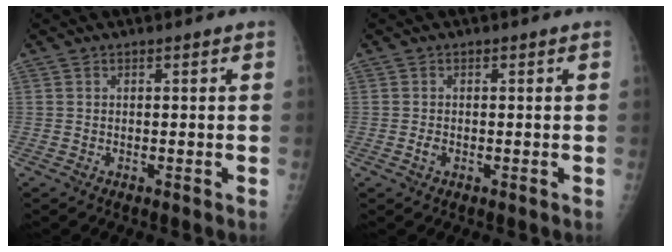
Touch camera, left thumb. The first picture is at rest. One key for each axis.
{"total": 1.2, "fx": -0.4, "fy": 0.8, "fz": 0.7, "tx": -0.012, "ty": 0.000, "tz": -0.007}